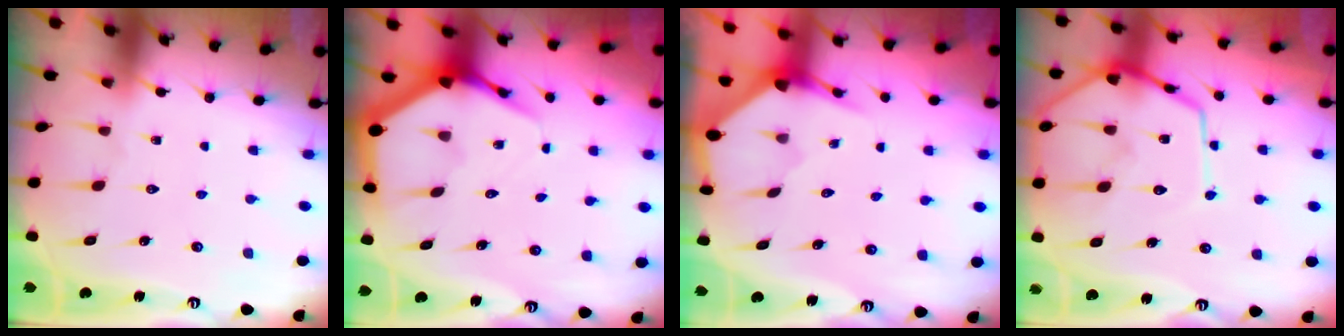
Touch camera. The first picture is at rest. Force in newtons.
{"total": 5.3, "press": 5.2, "slide": 0.7}
{"total": 3.3, "press": 3.3, "slide": 0.3}
{"total": 13.5, "press": 13.5, "slide": 1.2}